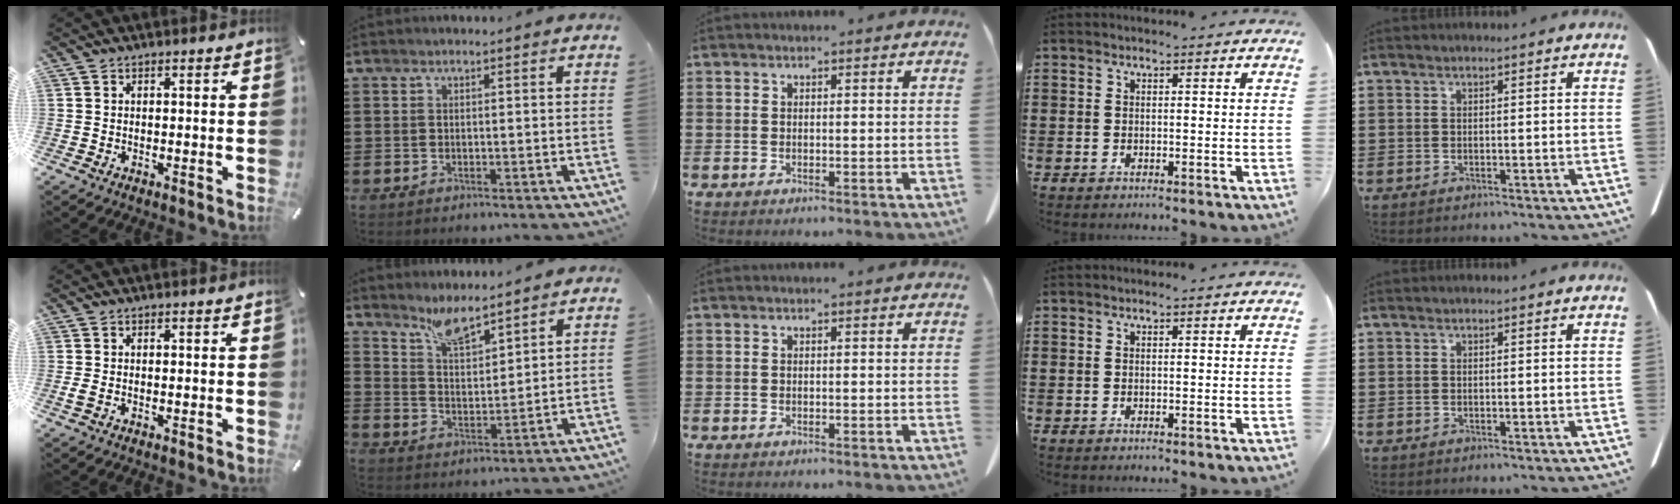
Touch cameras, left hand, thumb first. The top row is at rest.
{"thumb": {"total": 1.0, "force": [-0.1, 0.3, 1.0], "torque": [-0.019, -0.001, -0.003]}, "index": {"total": 5.7, "force": [5.2, 1.0, 2.3], "torque": [-0.061, -0.013, 0.095]}}